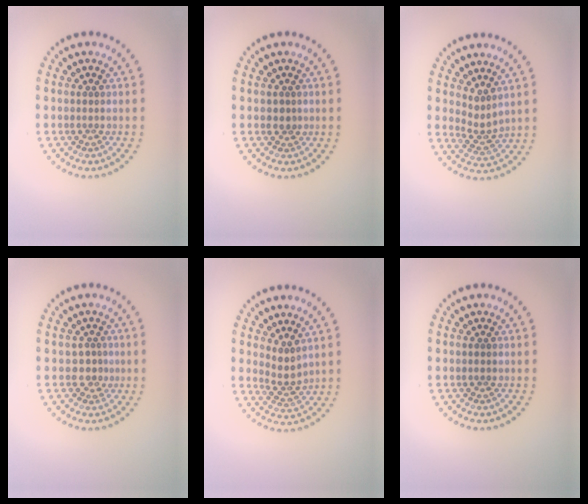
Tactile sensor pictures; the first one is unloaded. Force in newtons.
{"total": 1.0, "press": 0.8, "slide": 0.5}
{"total": 2.0, "press": 1.4, "slide": 1.5}
{"total": 1.7, "press": 1.2, "slide": 1.2}
{"total": 2.1, "press": 1.6, "slide": 1.4}
{"total": 0.7, "press": 0.7, "slide": 0.0}